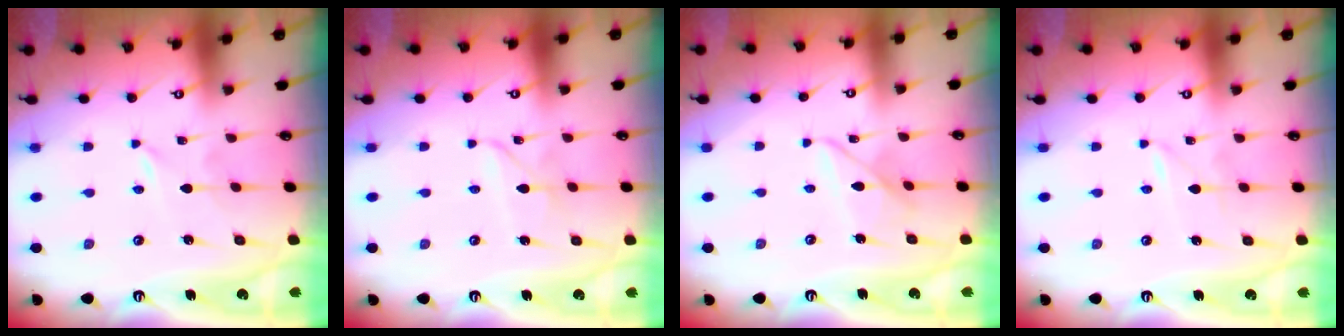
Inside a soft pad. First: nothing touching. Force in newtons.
{"total": 2.5, "press": 2.5, "slide": 0.1}
{"total": 8.6, "press": 8.6, "slide": 0.7}
{"total": 0.9, "press": 0.9, "slide": 0.1}